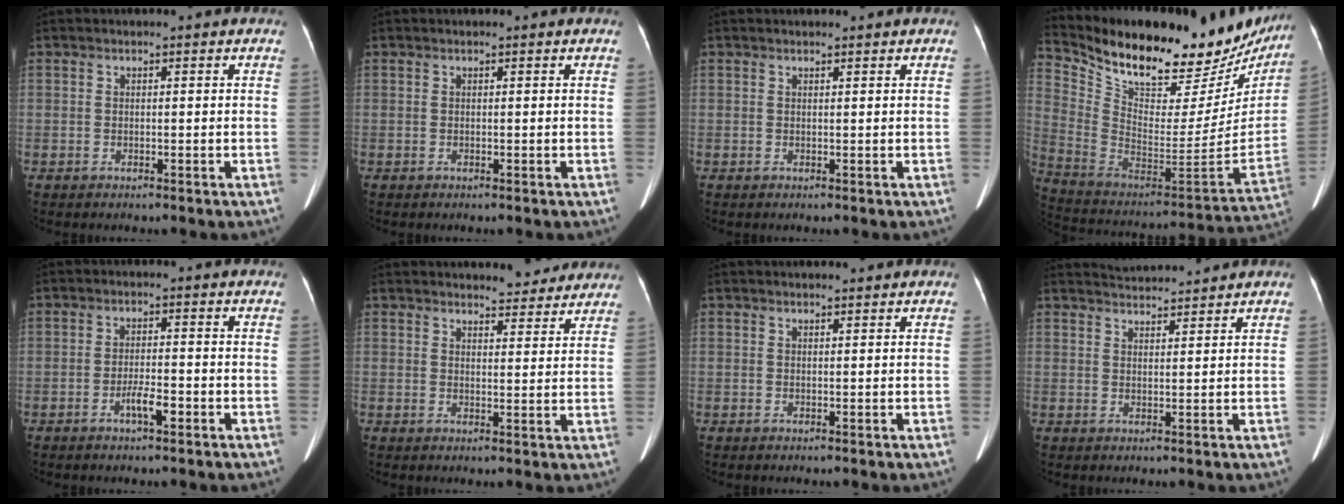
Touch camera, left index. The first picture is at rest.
{"total": 0.0}
{"total": 1.0, "force": [1.0, 0.1, 0.4], "torque": [-0.007, 0.010, 0.017]}
{"total": 32.9, "force": [26.7, 11.2, 15.6], "torque": [-0.283, -0.021, 0.386]}
{"total": 3.1, "force": [-1.6, 0.6, 2.6], "torque": [-0.046, 0.001, -0.028]}
{"total": 5.9, "force": [5.6, 1.3, 1.0], "torque": [-0.011, -0.004, 0.063]}
{"total": 1.4, "force": [1.3, 0.2, 0.5], "torque": [-0.008, 0.012, 0.022]}
{"total": 4.7, "force": [4.6, -0.4, 0.4], "torque": [-0.015, 0.019, 0.075]}